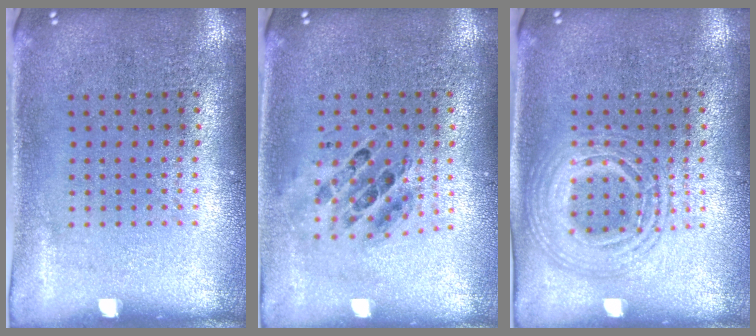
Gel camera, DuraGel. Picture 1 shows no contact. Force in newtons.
{"total": 0.7, "press": 0.7, "slide": 0.1}
{"total": 2.9, "press": 2.9, "slide": 0.3}